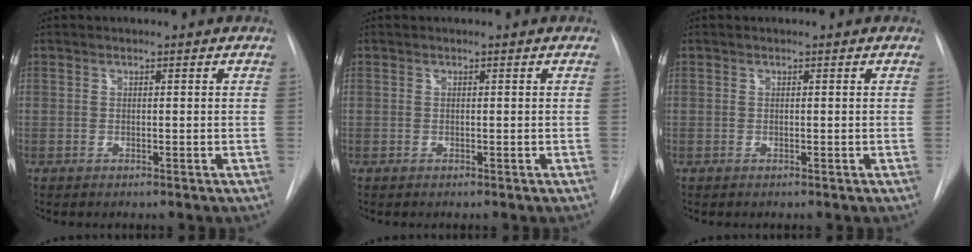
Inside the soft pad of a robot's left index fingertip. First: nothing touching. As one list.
[{"total": 0.0}, {"total": 0.0}]